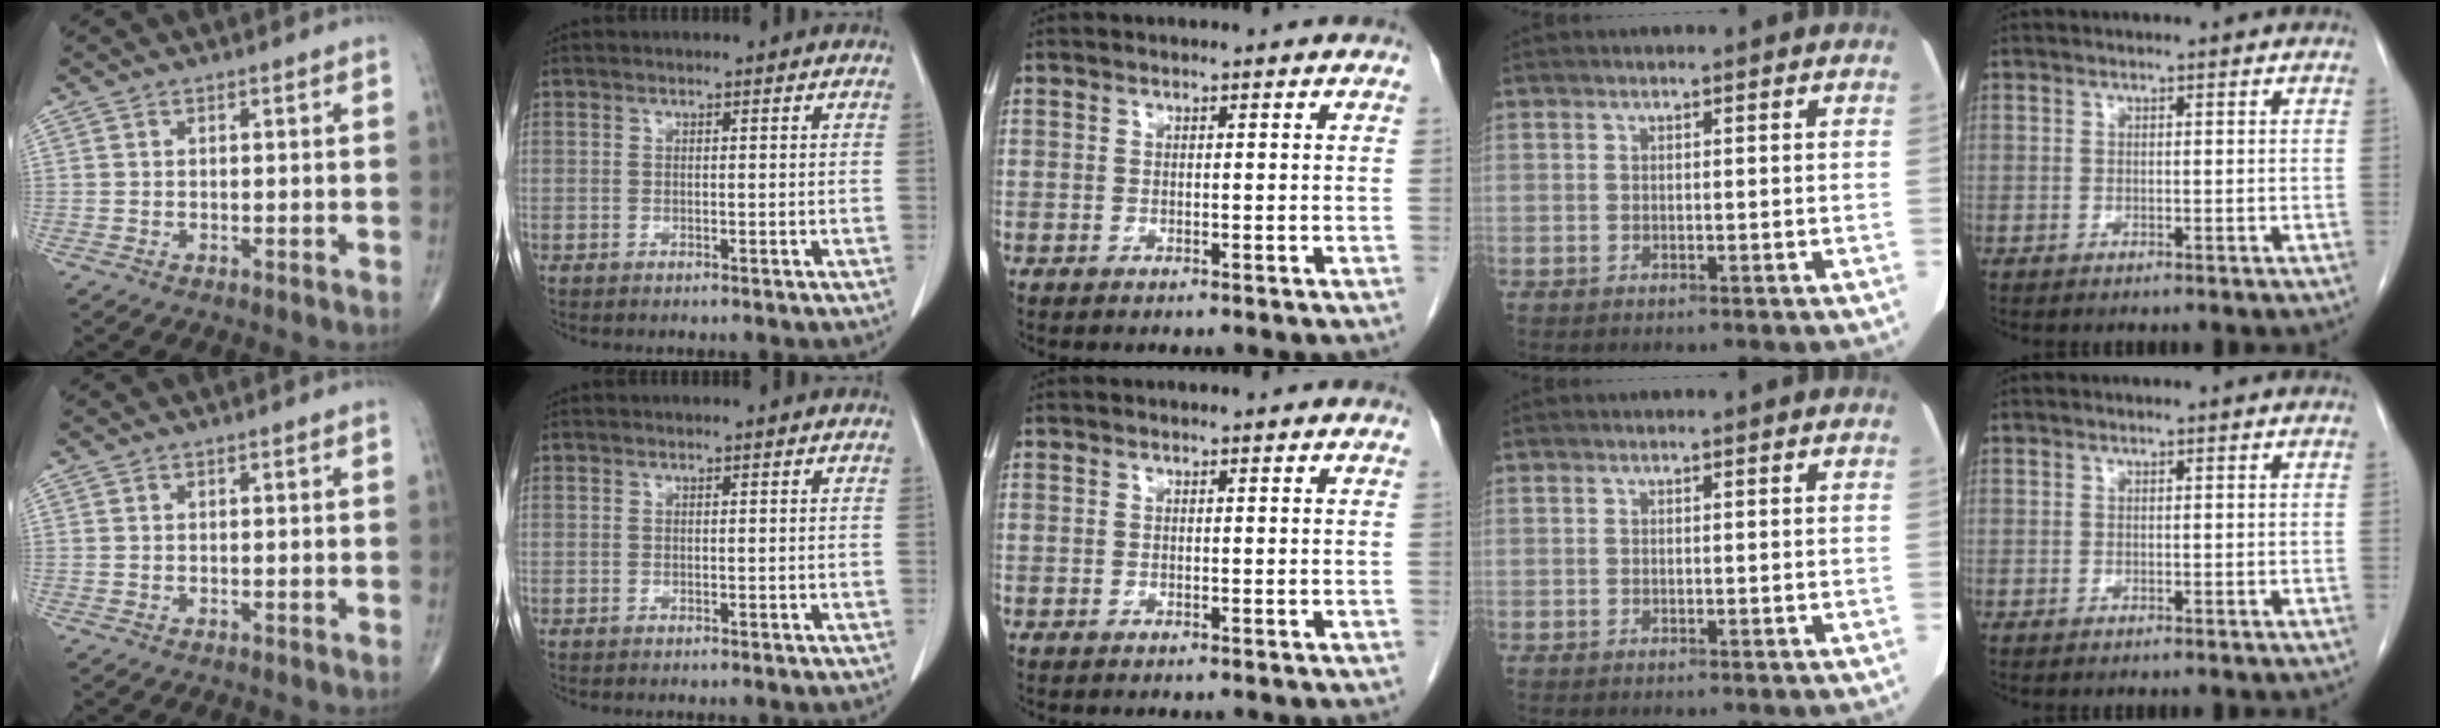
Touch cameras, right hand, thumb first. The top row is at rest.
{}